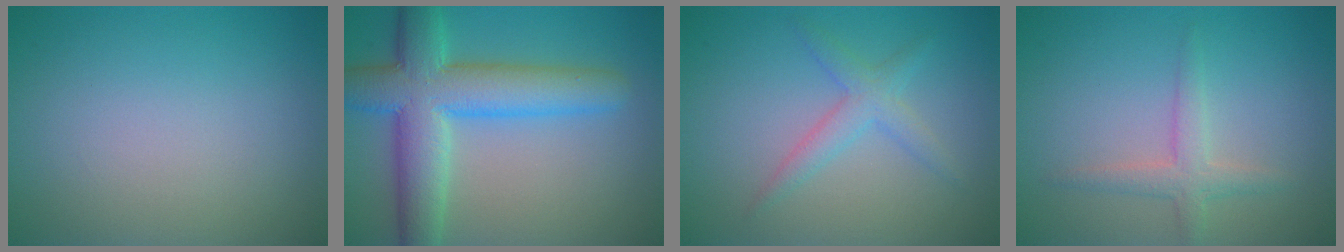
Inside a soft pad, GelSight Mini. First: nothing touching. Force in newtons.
{"total": 8.6, "press": 8.6, "slide": 0.3}
{"total": 2.3, "press": 2.3, "slide": 0.2}
{"total": 2.2, "press": 2.2, "slide": 0.1}